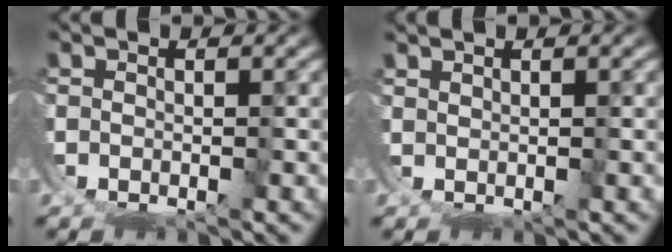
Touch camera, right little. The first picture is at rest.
{"total": 1.5, "force": [1.0, -1.0, 0.0], "torque": [0.012, 0.004, 0.024]}